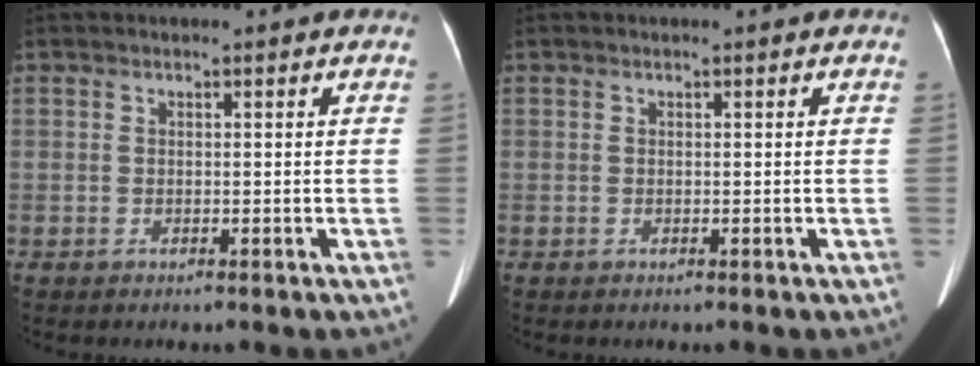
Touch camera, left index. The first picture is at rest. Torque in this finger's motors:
{"motor_torque": [0.01, 0.01, 0.00, 0.00]}